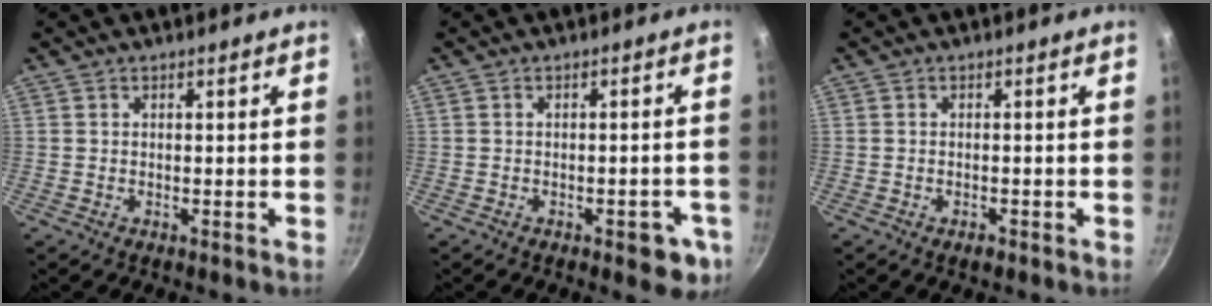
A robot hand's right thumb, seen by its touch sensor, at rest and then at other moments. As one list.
[{"total": 6.2, "force": [-2.6, 2.9, 4.9], "torque": [-0.035, 0.016, -0.025]}, {"total": 1.4, "force": [-0.9, 0.6, 0.9], "torque": [-0.017, 0.005, -0.013]}]